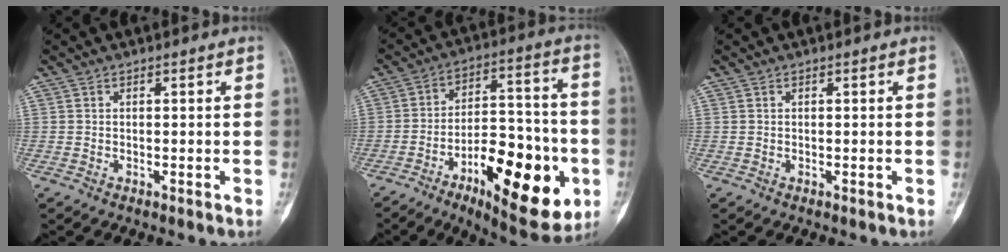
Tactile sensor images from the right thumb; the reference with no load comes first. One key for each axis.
{"total": 22.8, "fx": -8.2, "fy": 9.6, "fz": 19.0, "tx": -0.249, "ty": 0.034, "tz": -0.113}
{"total": 0.0}